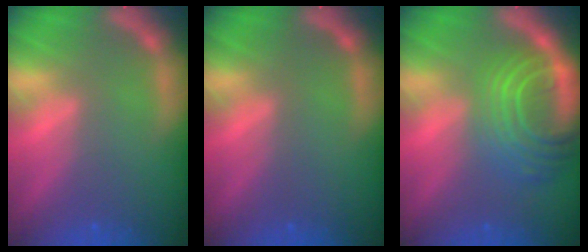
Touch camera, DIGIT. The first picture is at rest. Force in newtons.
{"total": 0.0}
{"total": 10.0}